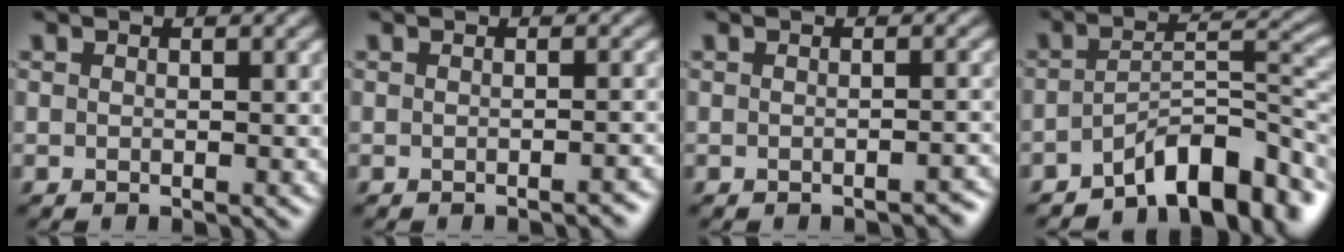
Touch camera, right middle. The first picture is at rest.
{"total": 1.2, "force": [-0.9, 0.3, 0.7], "torque": [-0.006, 0.003, -0.012]}
{"total": 1.2, "force": [-1.1, 0.2, 0.4], "torque": [-0.004, 0.003, -0.013]}
{"total": 7.9, "force": [-5.2, 2.8, 5.3], "torque": [-0.063, 0.005, -0.088]}